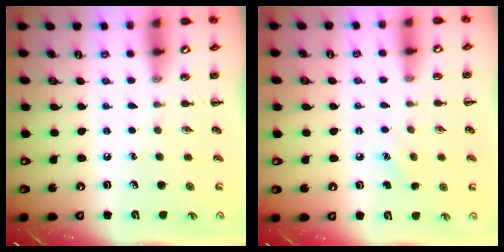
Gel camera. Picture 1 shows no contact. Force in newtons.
{"total": 5.8, "press": 5.6, "slide": 1.6}